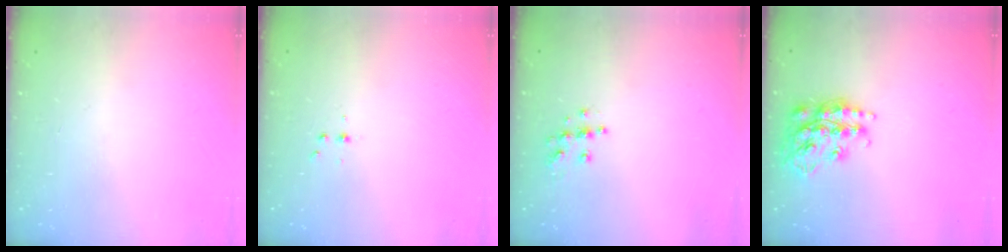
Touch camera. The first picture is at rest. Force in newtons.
{"total": 3.2, "press": 3.1, "slide": 0.4}
{"total": 6.4, "press": 6.4, "slide": 0.2}
{"total": 17.5, "press": 17.5, "slide": 1.0}